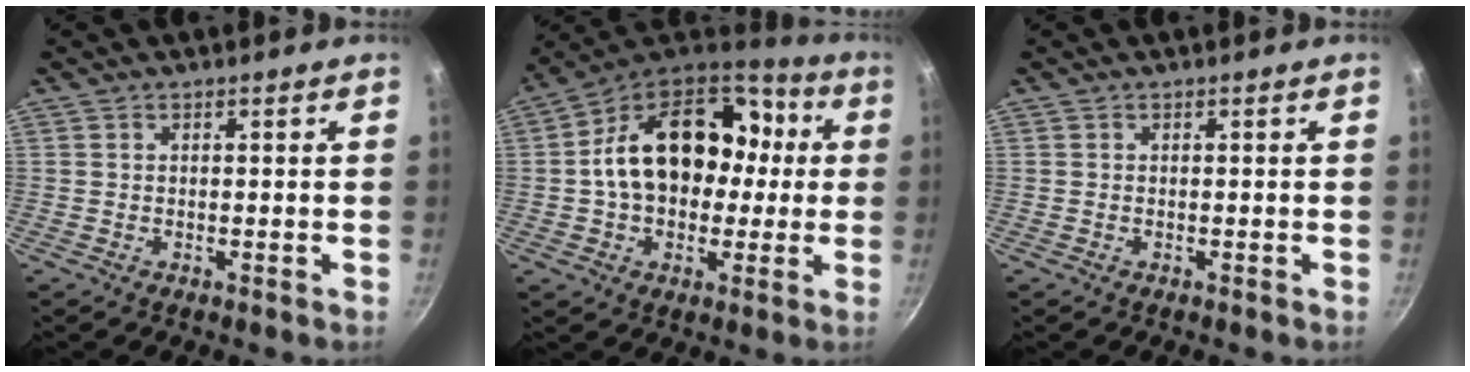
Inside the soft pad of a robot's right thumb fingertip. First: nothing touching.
{"total": 21.8, "force": [1.2, 14.9, 15.8], "torque": [-0.225, 0.040, 0.016]}
{"total": 0.0}